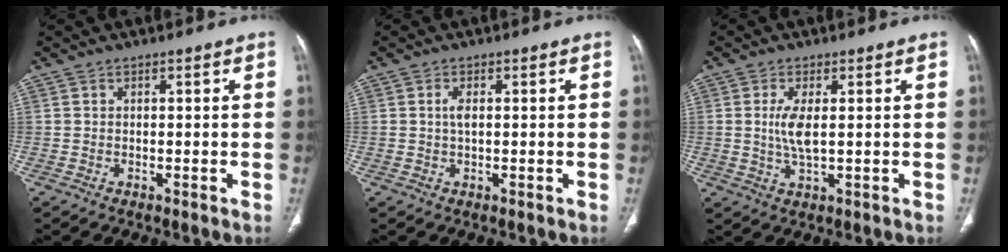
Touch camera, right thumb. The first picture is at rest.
{"total": 1.7, "force": [0.2, 0.7, 1.5], "torque": [-0.033, 0.001, 0.005]}
{"total": 4.8, "force": [0.5, 1.6, 4.5], "torque": [-0.104, -0.009, 0.014]}